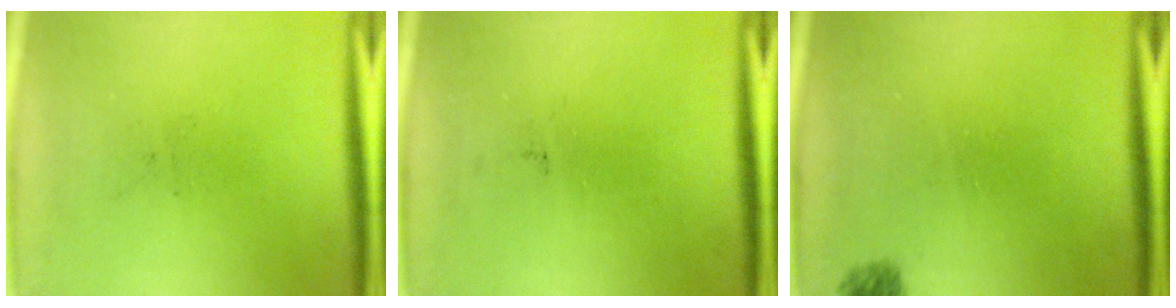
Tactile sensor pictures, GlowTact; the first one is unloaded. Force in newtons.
{"total": 0.0}
{"total": 1.4}